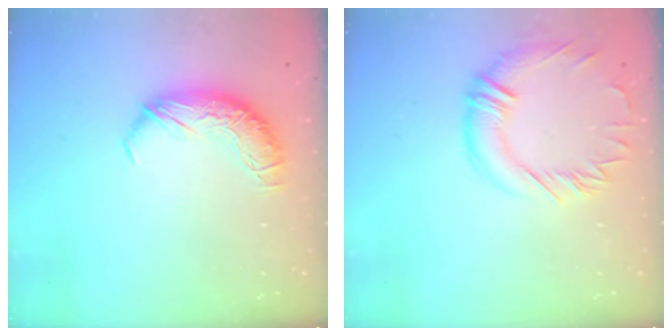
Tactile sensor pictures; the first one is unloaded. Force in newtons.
{"total": 2.3, "press": 2.0, "slide": 1.2}